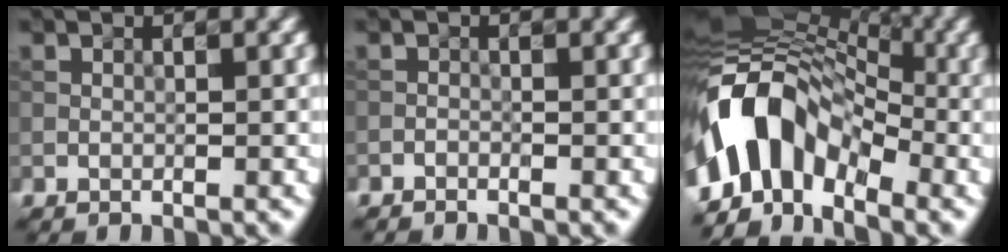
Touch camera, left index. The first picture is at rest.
{"total": 0.7, "force": [-0.7, 0.0, 0.1], "torque": [-0.004, -0.001, -0.015]}
{"total": 10.7, "force": [-4.0, 6.9, 7.1], "torque": [-0.119, 0.015, -0.079]}